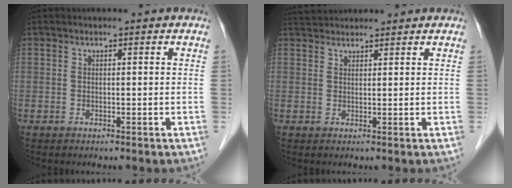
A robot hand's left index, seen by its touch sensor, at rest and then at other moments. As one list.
[{"total": 3.9, "force": [3.8, 0.6, 0.7], "torque": [-0.015, 0.036, 0.071]}]